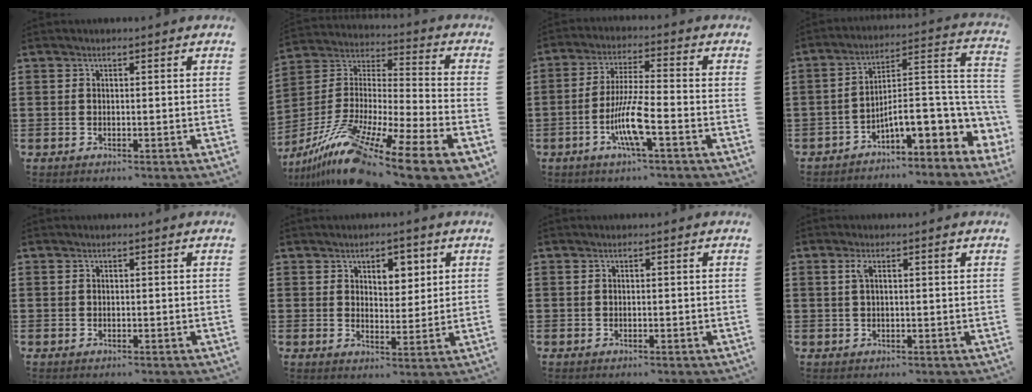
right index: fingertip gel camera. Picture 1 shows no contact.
{"total": 15.6, "force": [-11.3, 1.1, 10.7], "torque": [-0.213, 0.004, -0.203]}
{"total": 8.3, "force": [-3.2, 1.1, 7.6], "torque": [-0.157, -0.013, -0.064]}
{"total": 10.0, "force": [-3.5, 3.4, 8.7], "torque": [-0.140, -0.030, -0.069]}
{"total": 0.0}
{"total": 4.6, "force": [2.3, 2.9, 2.7], "torque": [-0.040, 0.004, 0.034]}
{"total": 0.0}
{"total": 2.6, "force": [1.1, 0.6, 2.3], "torque": [-0.040, 0.002, 0.014]}